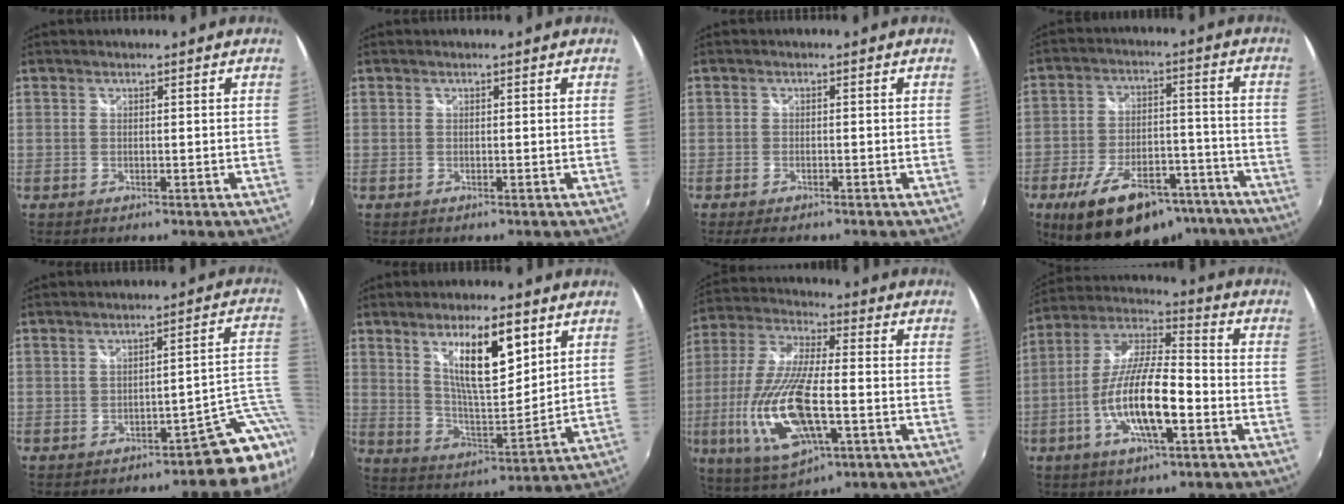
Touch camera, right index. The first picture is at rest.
{"total": 0.0}
{"total": 3.5, "force": [-2.8, 1.0, 1.8], "torque": [-0.040, -0.015, -0.048]}
{"total": 21.2, "force": [-15.0, 9.3, 11.9], "torque": [-0.211, 0.003, -0.207]}
{"total": 7.7, "force": [-3.7, 2.8, 6.2], "torque": [-0.049, 0.016, -0.043]}
{"total": 13.4, "force": [6.5, 3.8, 11.0], "torque": [-0.180, 0.002, 0.124]}
{"total": 18.3, "force": [-4.9, 6.2, 16.5], "torque": [-0.349, -0.018, -0.085]}
{"total": 14.9, "force": [-5.0, 3.7, 13.5], "torque": [-0.268, -0.002, -0.097]}